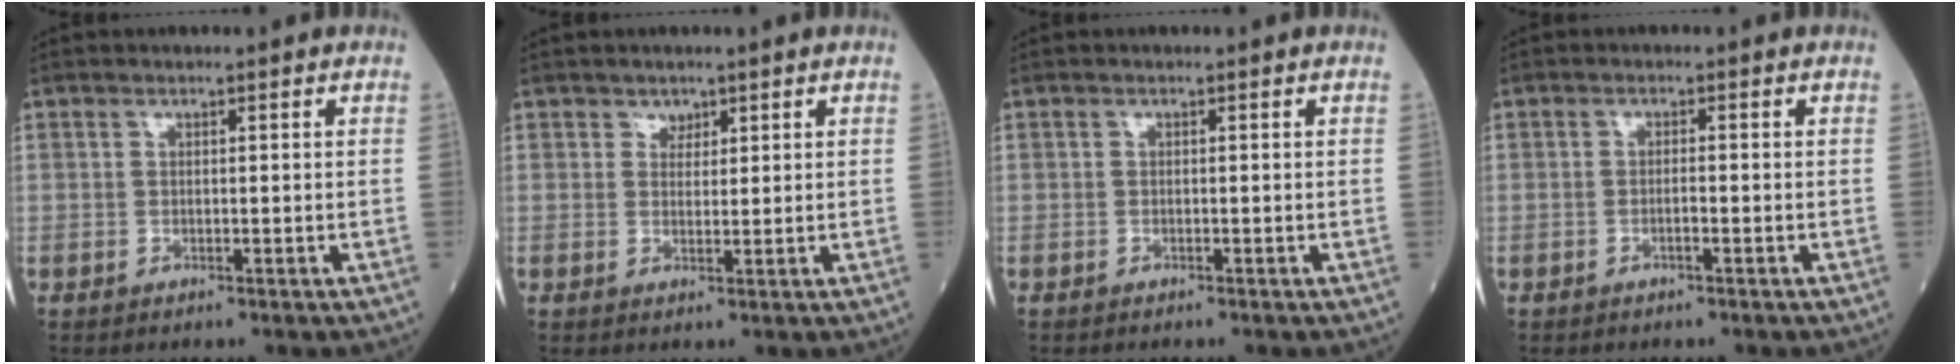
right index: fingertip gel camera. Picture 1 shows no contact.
{"total": 2.5, "force": [1.5, 1.9, 0.7], "torque": [-0.017, 0.007, 0.030]}
{"total": 0.7, "force": [-0.4, 0.5, 0.3], "torque": [-0.020, 0.000, -0.006]}
{"total": 1.4, "force": [-0.6, 0.5, 1.2], "torque": [-0.029, 0.002, -0.010]}